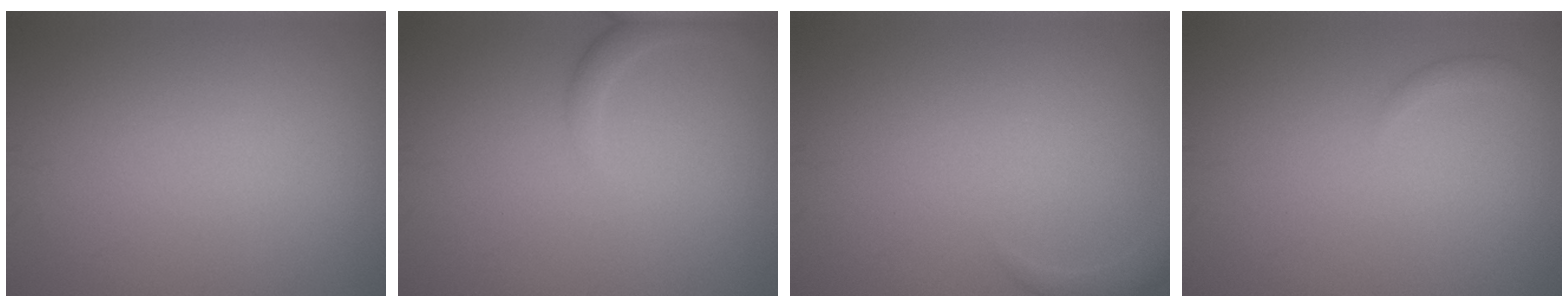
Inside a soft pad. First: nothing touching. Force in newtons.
{"total": 1.5, "press": 1.5, "slide": 0.2}
{"total": 1.7, "press": 1.6, "slide": 0.2}
{"total": 0.8, "press": 0.8, "slide": 0.0}